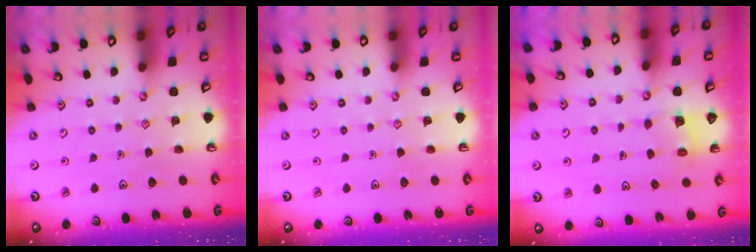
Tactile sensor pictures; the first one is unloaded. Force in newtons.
{"total": 0.0}
{"total": 3.8, "press": 3.8, "slide": 0.2}